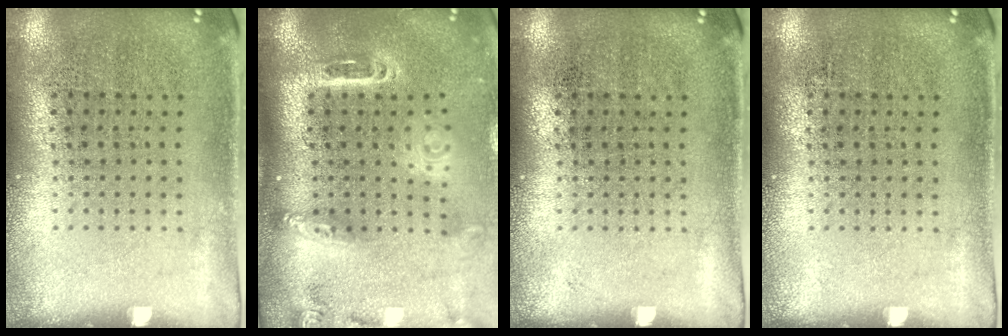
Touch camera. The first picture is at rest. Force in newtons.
{"total": 2.7, "press": 1.9, "slide": 1.8}
{"total": 0.0}
{"total": 0.0}